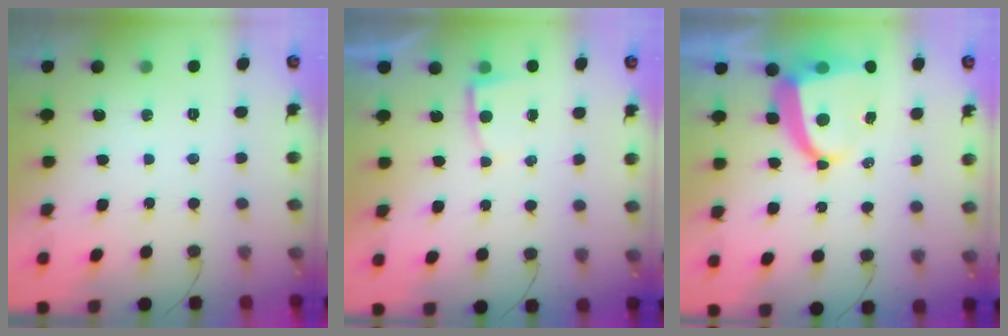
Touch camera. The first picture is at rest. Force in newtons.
{"total": 2.6, "press": 2.6, "slide": 0.3}
{"total": 8.4, "press": 8.3, "slide": 1.0}